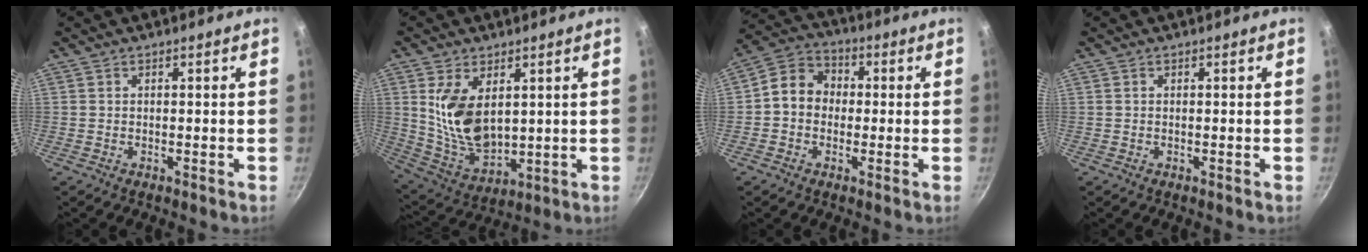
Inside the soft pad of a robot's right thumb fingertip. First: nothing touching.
{"total": 13.0, "force": [3.3, 7.7, 10.0], "torque": [-0.172, -0.037, 0.080]}
{"total": 8.3, "force": [-0.3, 7.0, 4.4], "torque": [-0.044, 0.022, -0.028]}
{"total": 0.0}